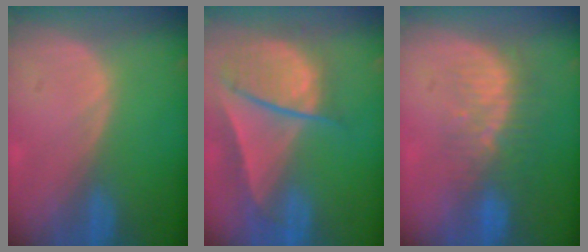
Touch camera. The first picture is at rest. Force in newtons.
{"total": 9.5, "press": 8.2, "slide": 4.9}
{"total": 8.1, "press": 7.0, "slide": 4.0}